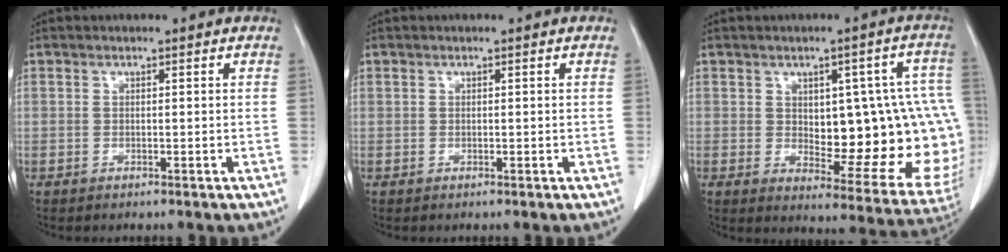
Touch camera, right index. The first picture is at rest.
{"total": 0.0}
{"total": 19.9, "force": [0.1, 7.6, 18.4], "torque": [-0.169, 0.024, 0.026]}